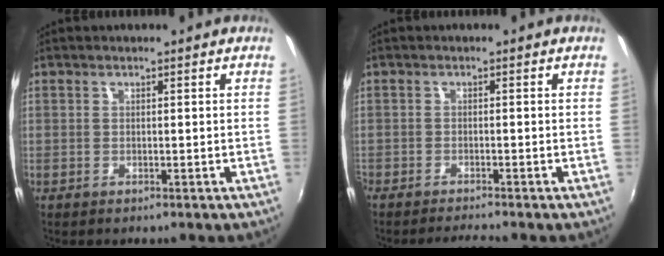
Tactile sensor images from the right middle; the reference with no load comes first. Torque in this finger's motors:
{"motor_torque": [1.14, -1.00, 0.70, 0.21]}